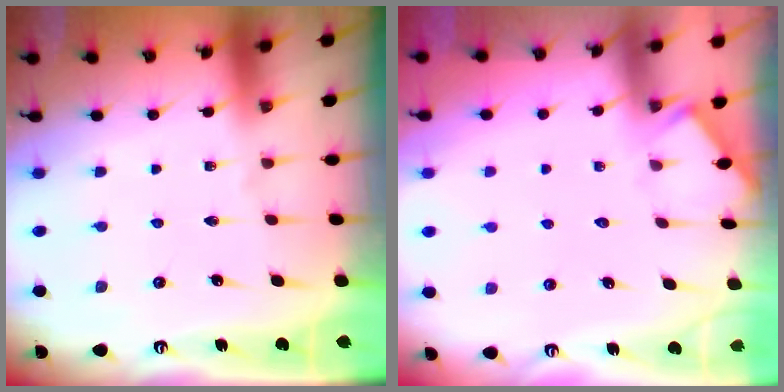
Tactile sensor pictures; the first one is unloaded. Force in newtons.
{"total": 2.4, "press": 2.4, "slide": 0.3}